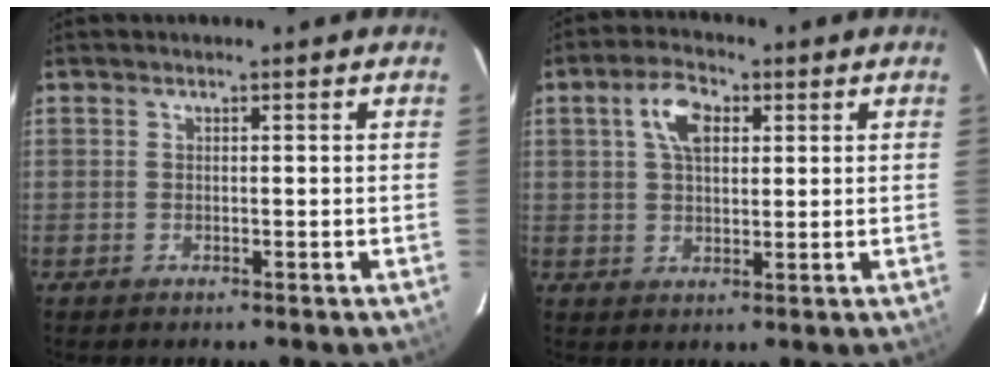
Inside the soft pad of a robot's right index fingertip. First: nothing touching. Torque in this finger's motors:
{"motor_torque": [0.33, 0.21, 0.25, 0.09]}